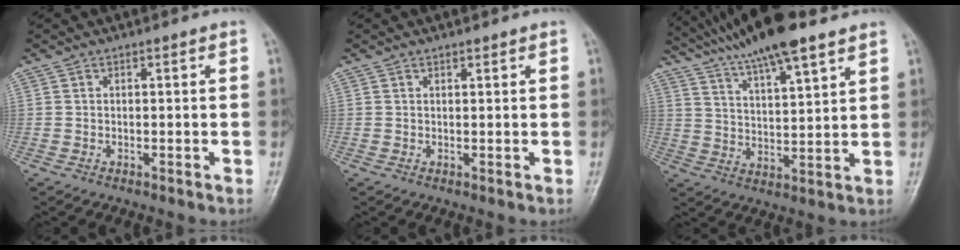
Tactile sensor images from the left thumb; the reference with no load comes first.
{"total": 0.8, "force": [0.7, 0.2, 0.3], "torque": [-0.006, -0.005, 0.011]}
{"total": 15.5, "force": [11.9, 2.4, 9.7], "torque": [-0.156, -0.034, 0.207]}